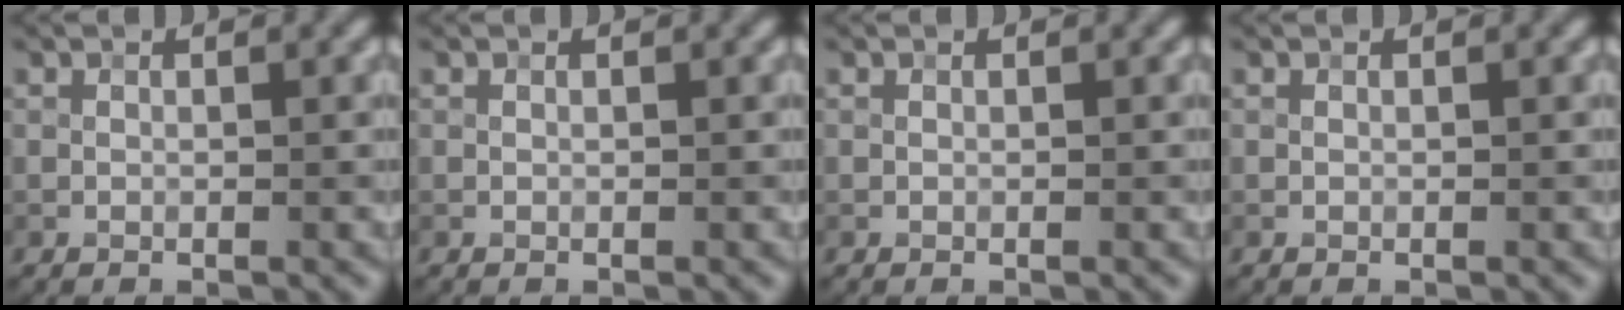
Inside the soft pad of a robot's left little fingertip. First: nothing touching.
{"total": 0.0}
{"total": 0.0}
{"total": 0.0}